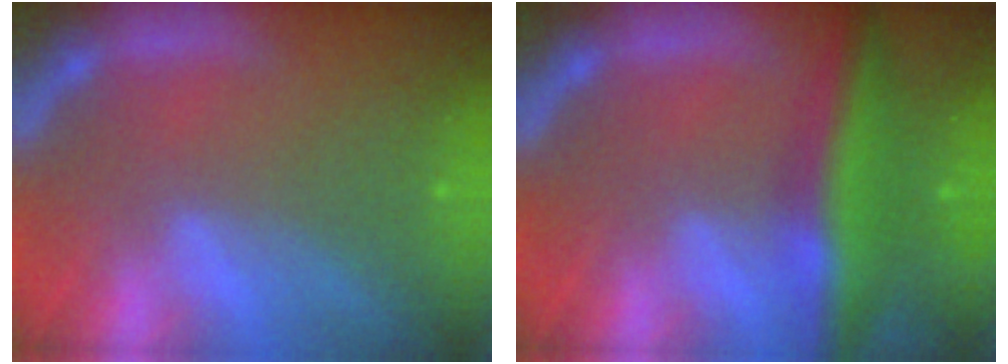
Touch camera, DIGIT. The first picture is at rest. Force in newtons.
{"total": 7.0}